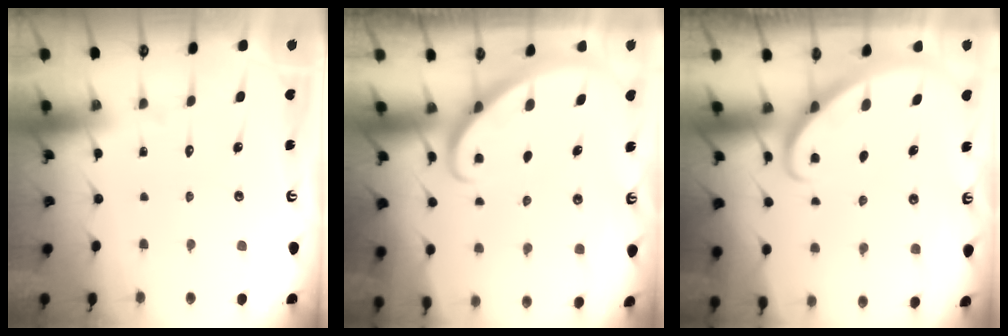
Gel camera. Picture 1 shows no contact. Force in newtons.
{"total": 2.9, "press": 2.9, "slide": 0.2}
{"total": 2.7, "press": 2.7, "slide": 0.1}